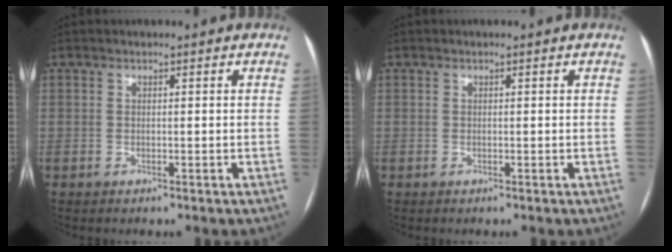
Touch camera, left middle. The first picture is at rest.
{"total": 0.0}